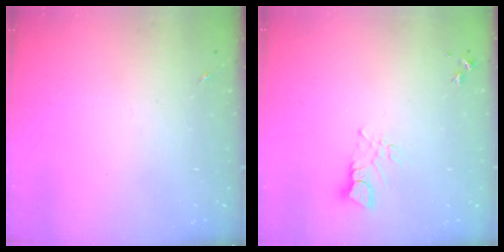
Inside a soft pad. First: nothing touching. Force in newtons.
{"total": 4.0, "press": 4.0, "slide": 0.4}